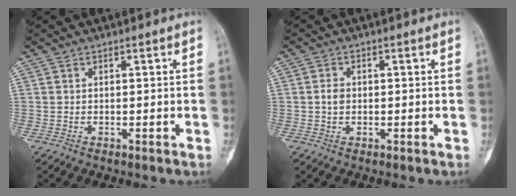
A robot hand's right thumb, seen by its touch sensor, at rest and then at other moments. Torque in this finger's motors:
{"motor_torque": [-0.29, 0.29, 0.22, -0.23, -0.01]}